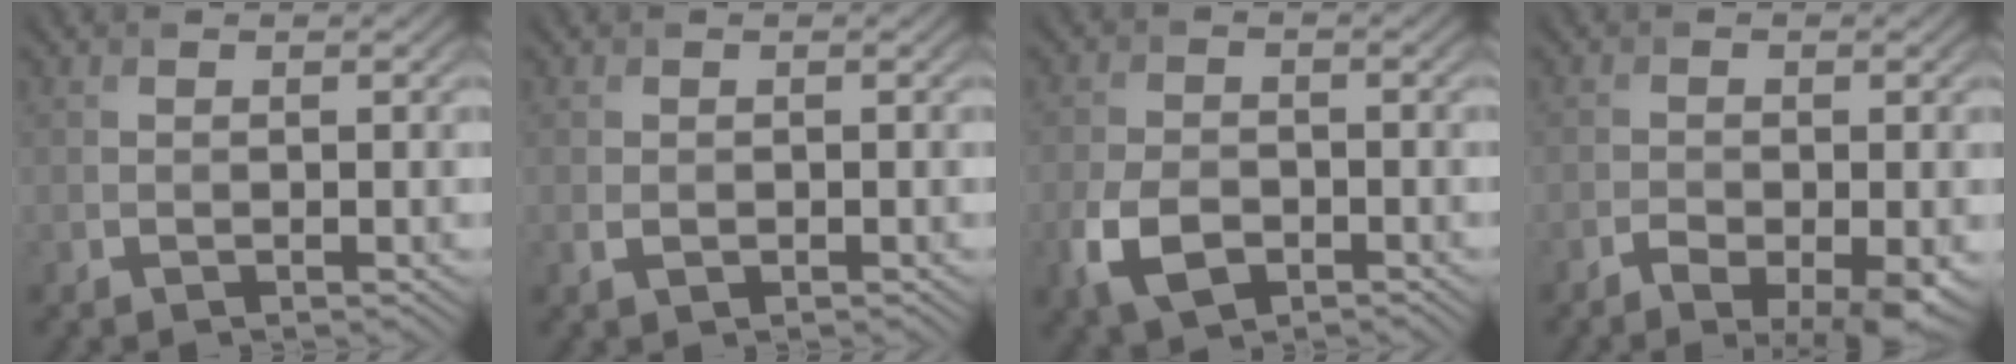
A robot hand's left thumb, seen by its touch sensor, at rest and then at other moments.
{"total": 1.0, "force": [-0.2, 0.7, 0.6], "torque": [-0.015, -0.007, -0.003]}
{"total": 5.7, "force": [-2.6, 3.5, 3.7], "torque": [-0.083, -0.010, -0.057]}
{"total": 5.4, "force": [-3.0, 2.2, 3.9], "torque": [-0.065, -0.012, -0.046]}